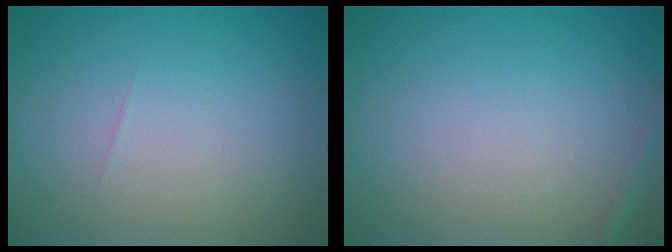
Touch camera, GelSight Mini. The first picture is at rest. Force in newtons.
{"total": 0.8, "press": 0.8, "slide": 0.1}